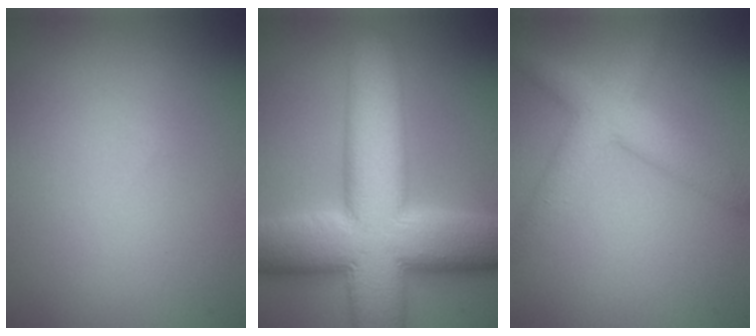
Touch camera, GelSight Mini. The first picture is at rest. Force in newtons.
{"total": 15.4, "press": 15.4, "slide": 0.6}
{"total": 4.5, "press": 4.5, "slide": 0.2}